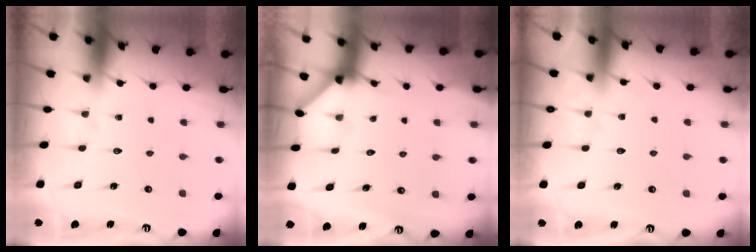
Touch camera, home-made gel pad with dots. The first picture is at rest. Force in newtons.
{"total": 2.5, "press": 2.5, "slide": 0.4}
{"total": 4.3, "press": 4.3, "slide": 0.6}